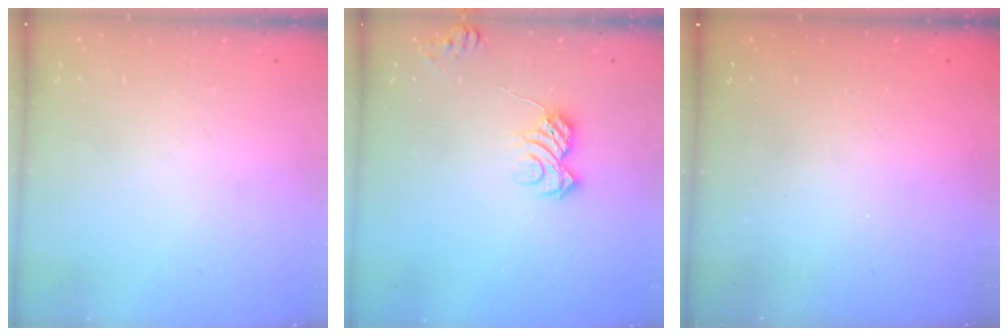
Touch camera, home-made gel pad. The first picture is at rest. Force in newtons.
{"total": 7.7, "press": 7.7, "slide": 0.9}
{"total": 2.3, "press": 2.2, "slide": 0.8}